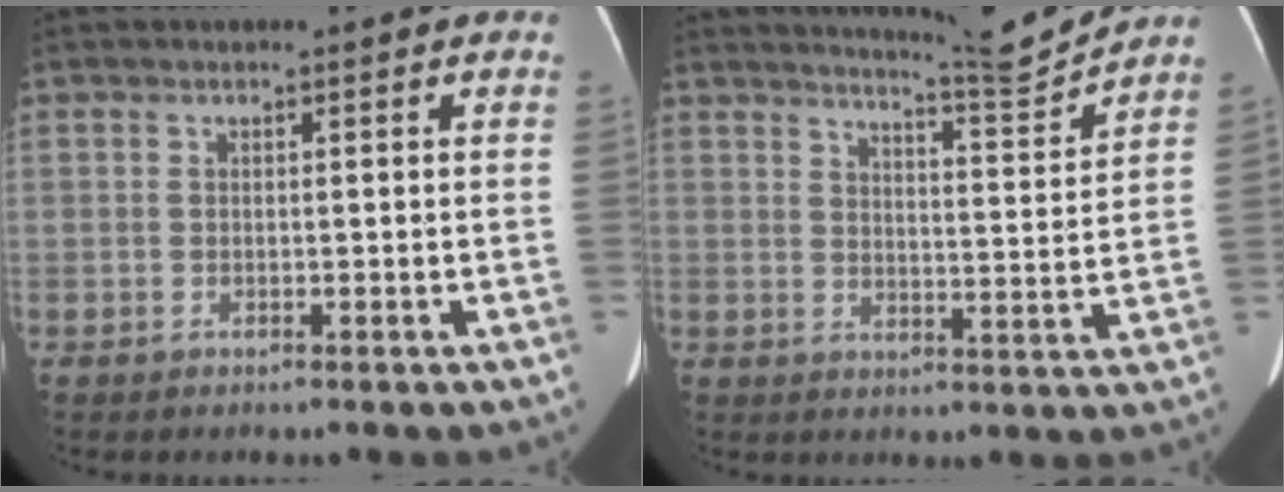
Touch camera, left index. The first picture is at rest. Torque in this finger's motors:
{"motor_torque": [0.03, -0.34, -0.02, 0.05]}